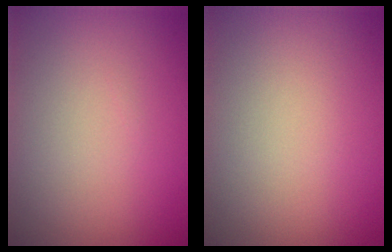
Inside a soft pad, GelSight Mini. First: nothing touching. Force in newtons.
{"total": 0.0}